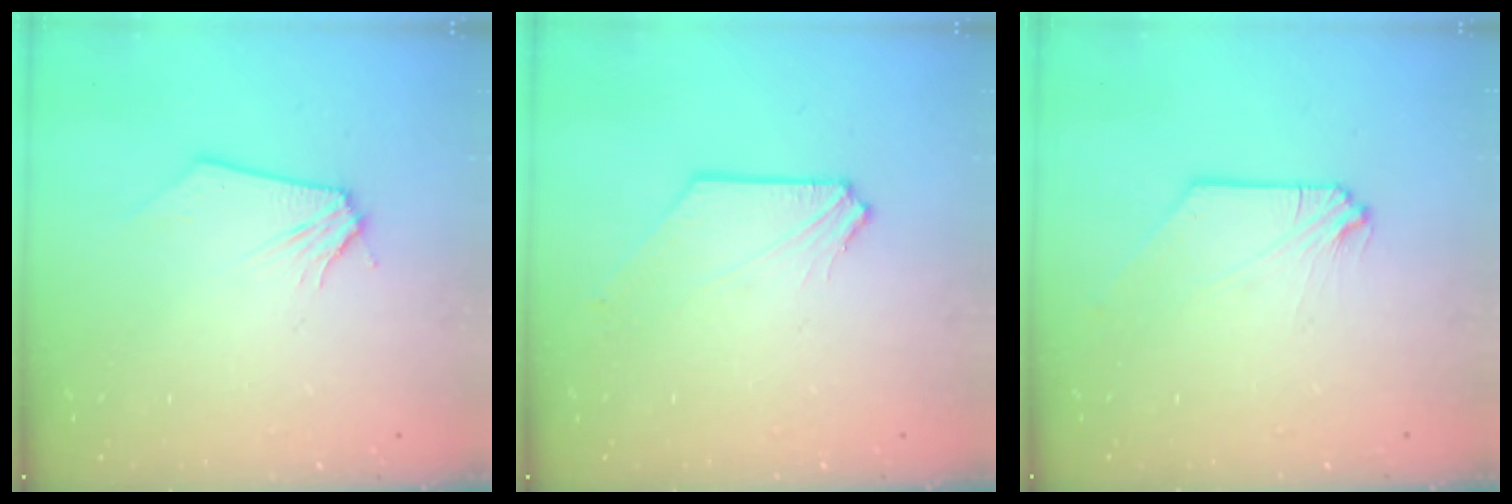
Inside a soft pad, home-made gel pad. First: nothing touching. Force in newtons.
{"total": 1.0, "press": 1.0, "slide": 0.1}
{"total": 0.0}